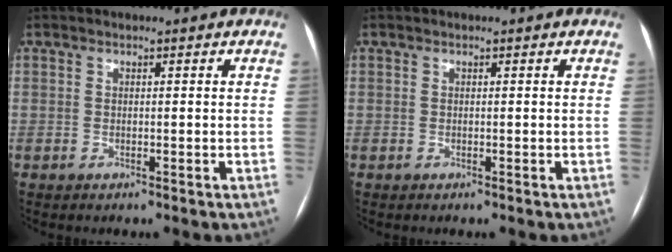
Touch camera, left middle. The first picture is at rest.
{"total": 0.0}